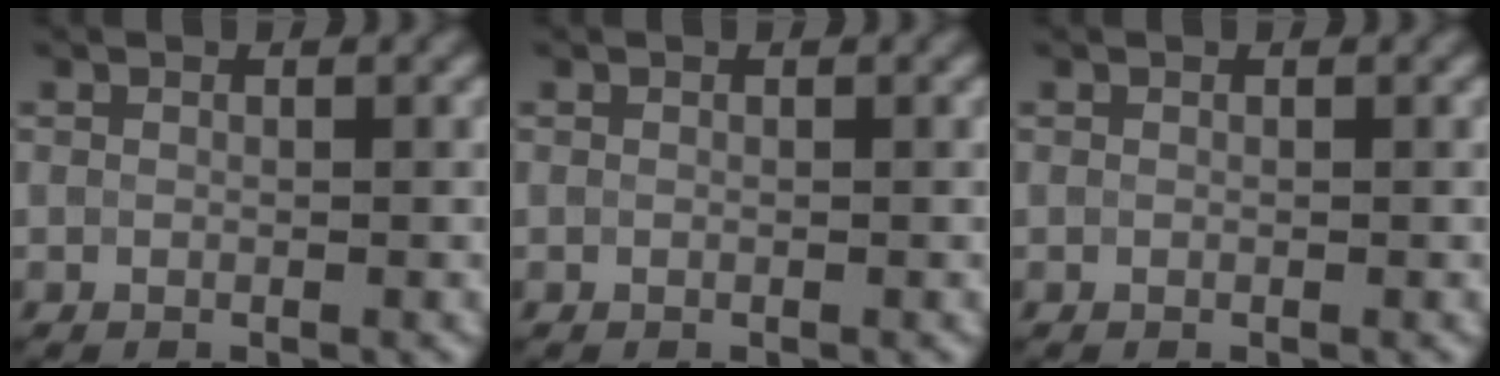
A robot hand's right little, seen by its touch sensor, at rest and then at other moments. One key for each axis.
{"total": 0.0}
{"total": 0.0}